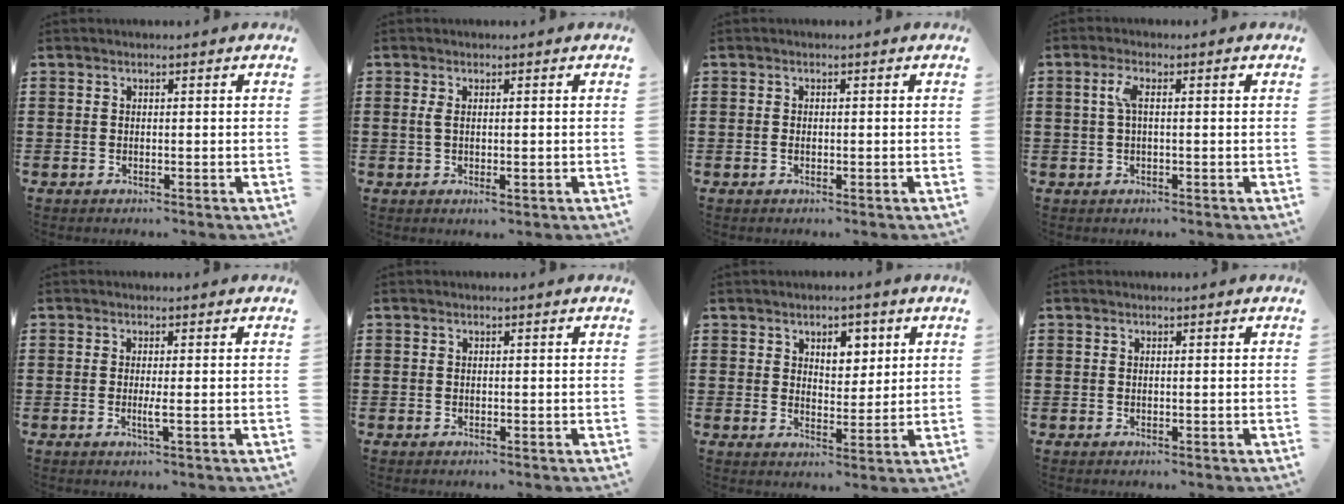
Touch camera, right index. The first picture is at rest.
{"total": 2.2, "force": [-0.1, 0.6, 2.1], "torque": [-0.037, -0.001, -0.001]}
{"total": 0.6, "force": [-0.2, 0.3, 0.5], "torque": [-0.012, -0.001, -0.004]}
{"total": 3.3, "force": [0.5, 0.7, 3.2], "torque": [-0.062, 0.006, 0.005]}
{"total": 1.8, "force": [-0.4, -0.4, 1.8], "torque": [-0.033, -0.010, -0.007]}
{"total": 0.0}
{"total": 4.5, "force": [2.4, 2.9, 2.5], "torque": [-0.036, 0.005, 0.036]}
{"total": 0.0}